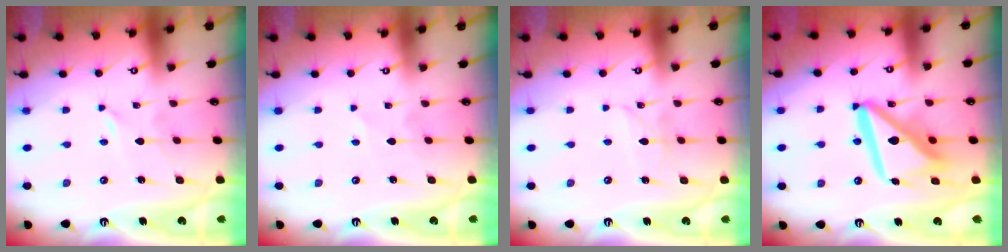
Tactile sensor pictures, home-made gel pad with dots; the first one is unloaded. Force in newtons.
{"total": 0.9, "press": 0.9, "slide": 0.2}
{"total": 2.6, "press": 2.6, "slide": 0.3}
{"total": 15.9, "press": 15.8, "slide": 1.9}